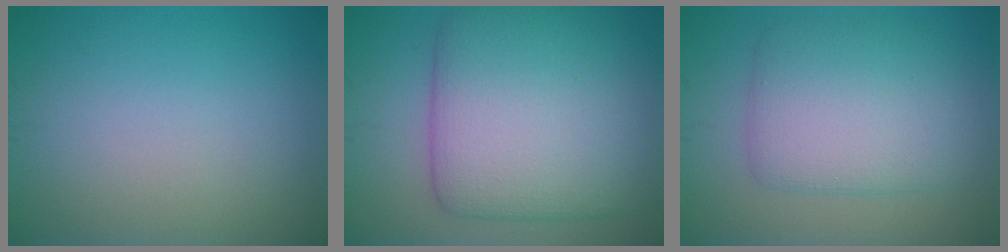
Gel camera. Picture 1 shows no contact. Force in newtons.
{"total": 11.8, "press": 11.8, "slide": 0.3}
{"total": 6.2, "press": 6.2, "slide": 0.2}